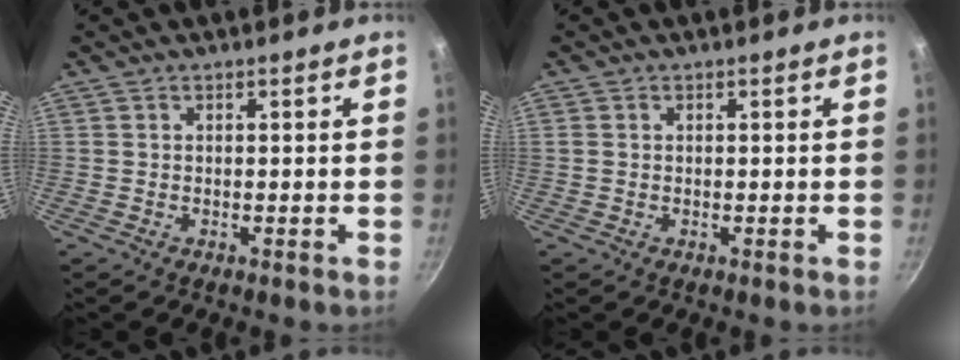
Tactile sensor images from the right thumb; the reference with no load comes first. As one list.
[{"total": 0.9, "force": [0.2, 0.8, 0.4], "torque": [-0.008, 0.002, 0.002]}]